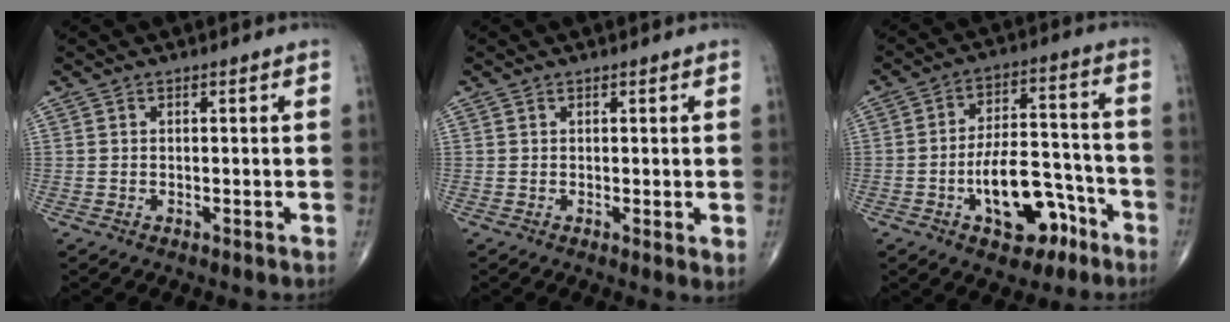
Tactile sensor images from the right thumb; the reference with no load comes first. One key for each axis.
{"total": 1.8, "fx": 0.4, "fy": 0.5, "fz": 1.7, "tx": -0.027, "ty": -0.009, "tz": 0.005}
{"total": 13.9, "fx": -6.3, "fy": 7.3, "fz": 10.0, "tx": -0.130, "ty": 0.055, "tz": -0.093}